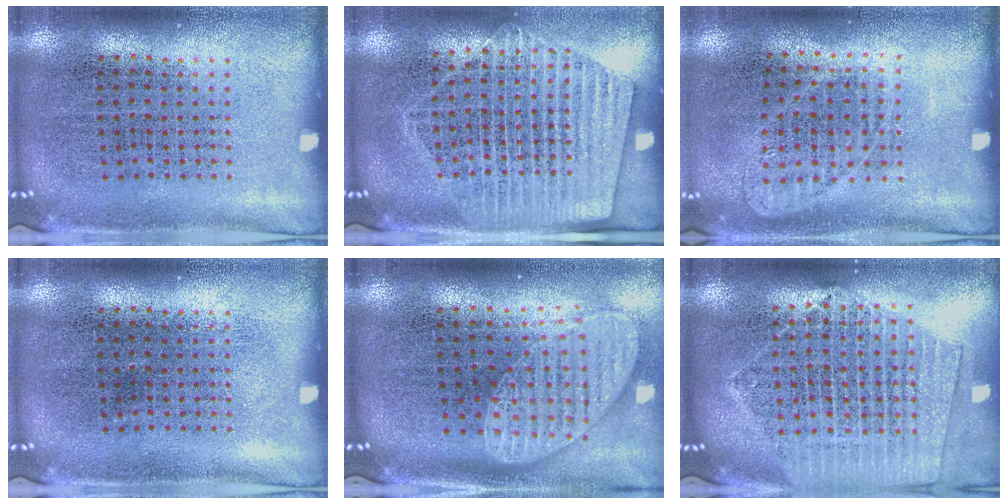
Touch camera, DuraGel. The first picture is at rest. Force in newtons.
{"total": 1.7, "press": 1.5, "slide": 0.8}
{"total": 0.9, "press": 0.9, "slide": 0.3}
{"total": 0.0}
{"total": 2.0, "press": 1.5, "slide": 1.2}
{"total": 1.9, "press": 1.7, "slide": 0.7}